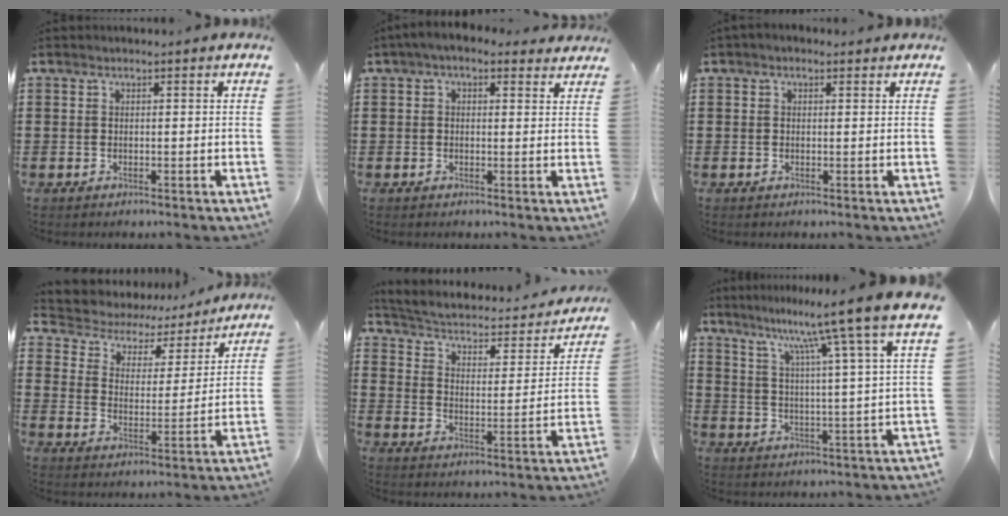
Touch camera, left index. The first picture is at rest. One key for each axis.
{"total": 2.6, "fx": 1.6, "fy": 1.5, "fz": 1.4, "tx": -0.033, "ty": 0.002, "tz": 0.028}
{"total": 0.9, "fx": 0.2, "fy": 0.7, "fz": 0.5, "tx": -0.011, "ty": 0.008, "tz": 0.002}
{"total": 4.2, "fx": 3.7, "fy": 1.8, "fz": 0.7, "tx": -0.040, "ty": -0.027, "tz": 0.055}
{"total": 2.3, "fx": 1.8, "fy": 0.8, "fz": 1.2, "tx": -0.040, "ty": -0.023, "tz": 0.020}
{"total": 9.8, "fx": 8.2, "fy": -1.9, "fz": 4.9, "tx": -0.110, "ty": -0.056, "tz": 0.128}